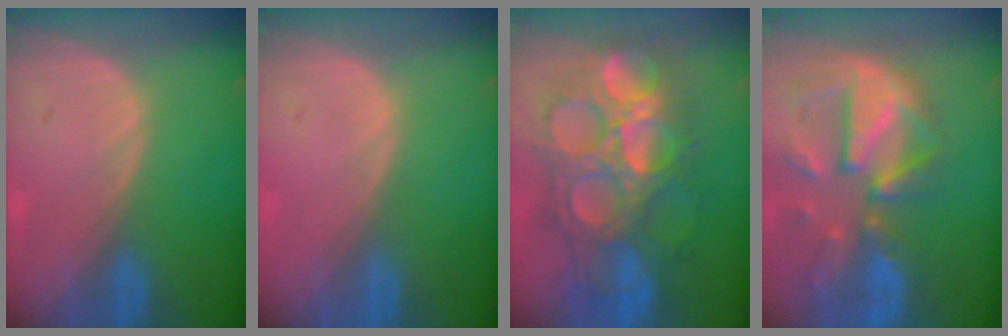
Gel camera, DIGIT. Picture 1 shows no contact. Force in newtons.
{"total": 0.0}
{"total": 13.6, "press": 13.5, "slide": 1.5}
{"total": 12.0, "press": 10.4, "slide": 6.0}